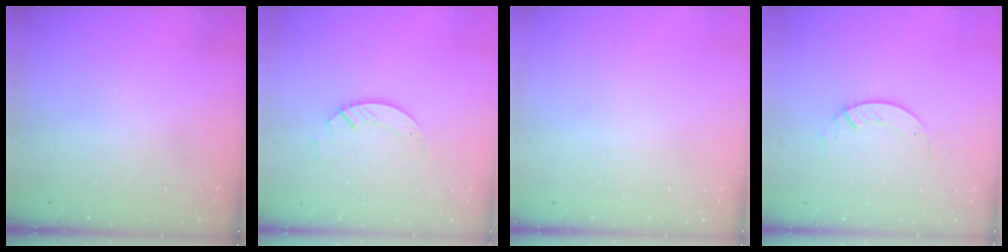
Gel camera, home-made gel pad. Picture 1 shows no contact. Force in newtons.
{"total": 3.2, "press": 3.2, "slide": 0.3}
{"total": 0.0}
{"total": 3.6, "press": 3.6, "slide": 0.3}